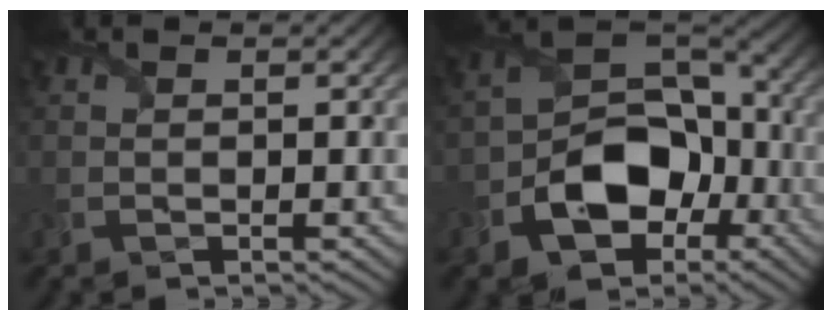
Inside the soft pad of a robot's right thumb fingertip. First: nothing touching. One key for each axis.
{"total": 11.1, "fx": -4.4, "fy": 7.5, "fz": 6.9, "tx": -0.125, "ty": -0.009, "tz": -0.084}